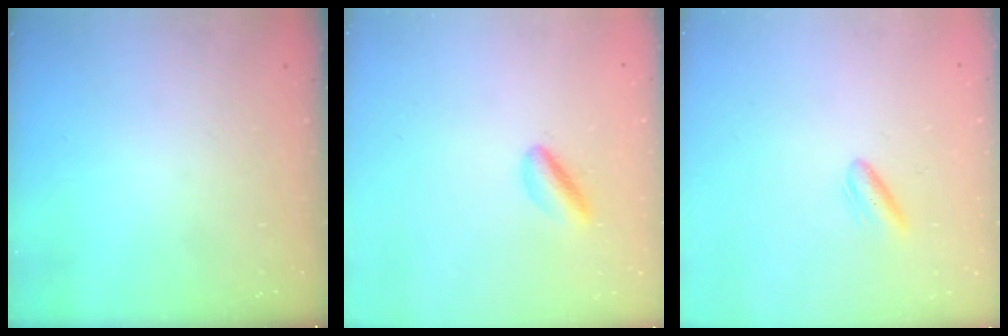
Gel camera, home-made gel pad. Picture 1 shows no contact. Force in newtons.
{"total": 4.2, "press": 4.0, "slide": 1.0}
{"total": 4.2, "press": 3.9, "slide": 1.6}